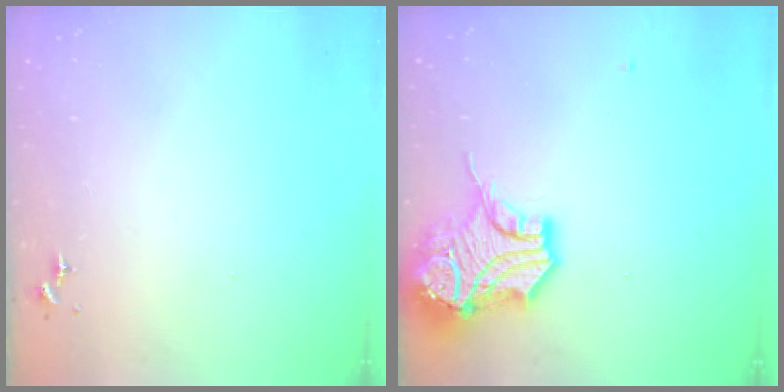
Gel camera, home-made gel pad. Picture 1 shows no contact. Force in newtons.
{"total": 15.8, "press": 15.6, "slide": 2.2}